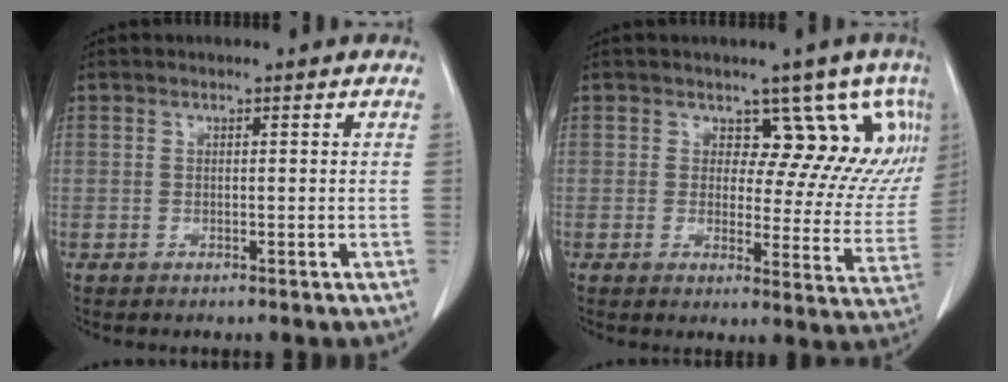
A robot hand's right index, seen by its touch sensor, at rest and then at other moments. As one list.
[{"total": 11.2, "force": [6.5, 6.5, 6.2], "torque": [-0.042, -0.009, 0.058]}]